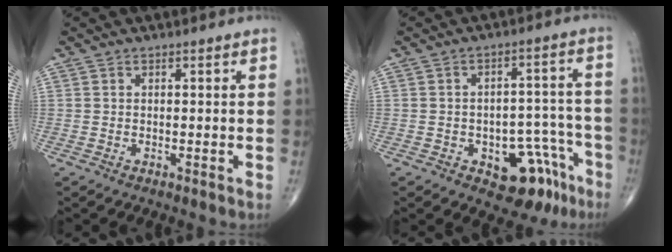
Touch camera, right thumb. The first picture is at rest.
{"total": 11.9, "force": [-6.3, 6.6, 7.6], "torque": [-0.048, 0.055, -0.076]}